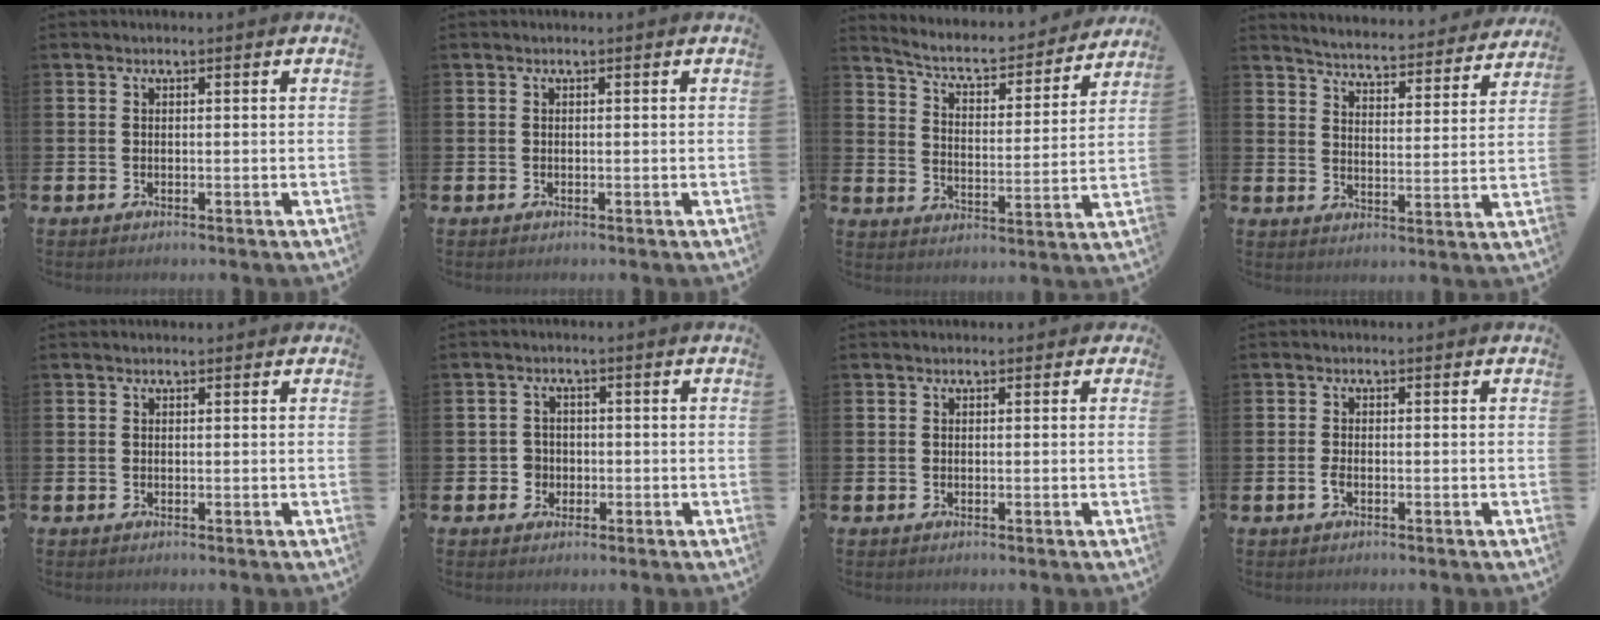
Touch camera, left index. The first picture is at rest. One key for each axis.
{"total": 0.0}
{"total": 5.9, "fx": 5.5, "fy": 1.5, "fz": 1.8, "tx": -0.058, "ty": -0.047, "tz": 0.085}
{"total": 4.8, "fx": 4.8, "fy": 0.2, "fz": 0.6, "tx": -0.025, "ty": -0.044, "tz": 0.078}
{"total": 0.0}
{"total": 2.3, "fx": -0.6, "fy": 2.2, "fz": 0.3, "tx": -0.009, "ty": 0.006, "tz": -0.019}
{"total": 0.6, "fx": 0.1, "fy": 0.6, "fz": 0.2, "tx": 0.003, "ty": 0.007, "tz": -0.002}
{"total": 1.2, "fx": -0.6, "fy": 0.5, "fz": 1.0, "tx": -0.022, "ty": 0.001, "tz": -0.011}